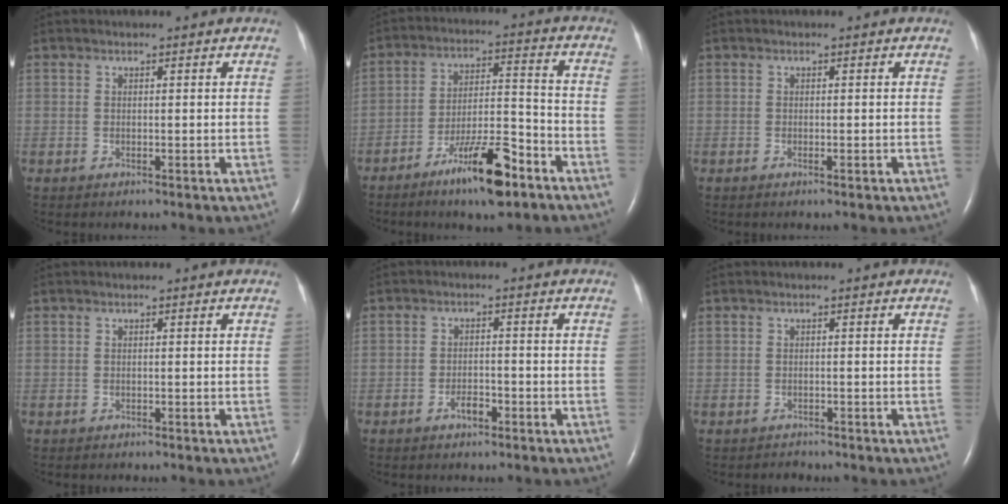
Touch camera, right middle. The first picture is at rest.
{"total": 11.8, "force": [-7.6, 2.1, 8.8], "torque": [-0.151, -0.005, -0.128]}
{"total": 0.7, "force": [-0.4, 0.0, 0.6], "torque": [-0.015, -0.002, -0.002]}
{"total": 0.0}
{"total": 2.4, "force": [-1.5, 1.1, 1.5], "torque": [-0.027, 0.003, -0.027]}
{"total": 0.8, "force": [-0.8, 0.3, -0.2], "torque": [-0.001, -0.002, -0.013]}